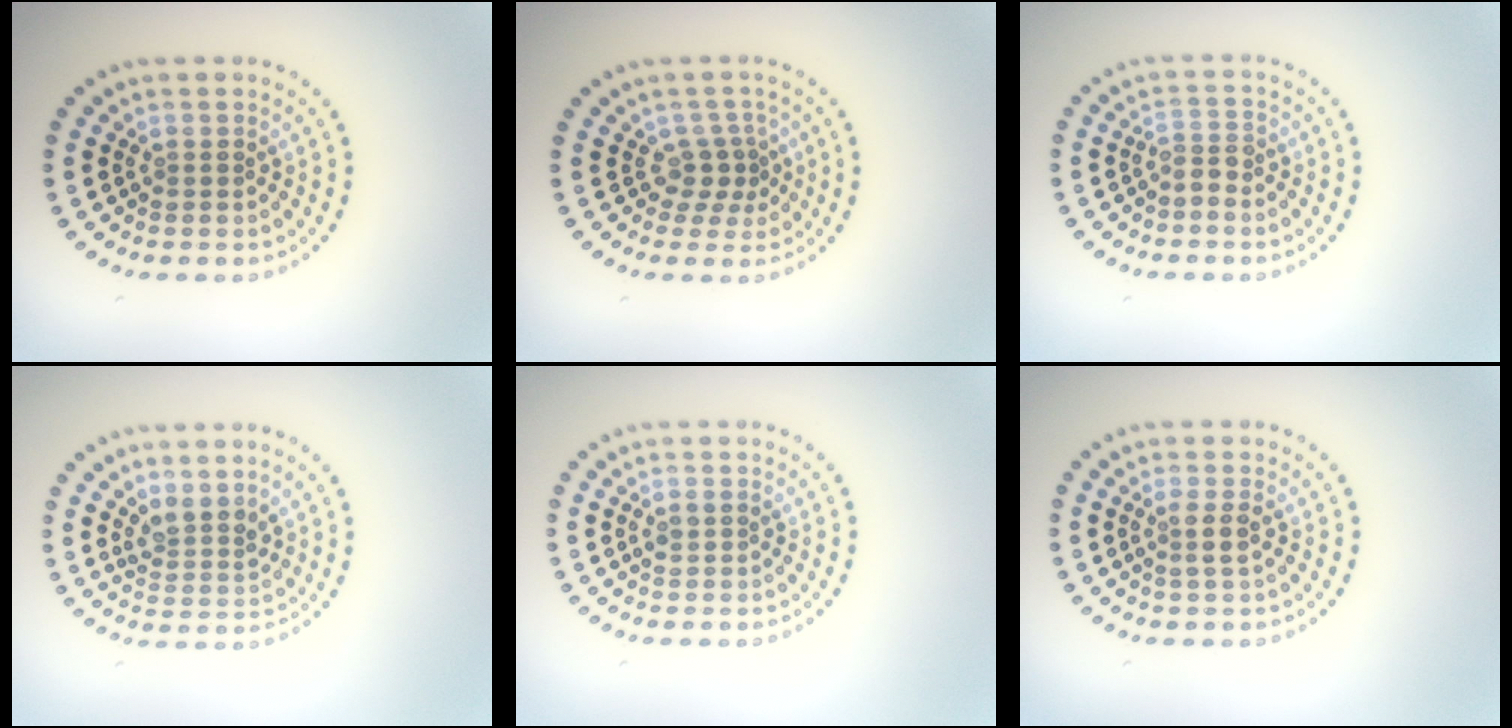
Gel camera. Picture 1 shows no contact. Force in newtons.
{"total": 2.2, "press": 1.5, "slide": 1.6}
{"total": 1.9, "press": 1.4, "slide": 1.3}
{"total": 2.3, "press": 1.8, "slide": 1.5}
{"total": 1.0, "press": 0.9, "slide": 0.3}
{"total": 1.6, "press": 1.3, "slide": 0.9}